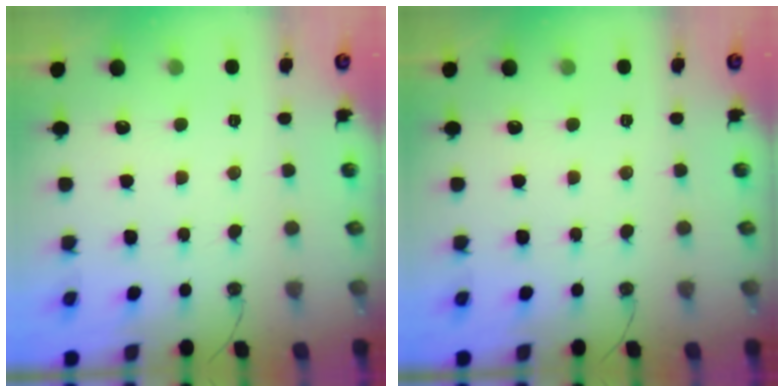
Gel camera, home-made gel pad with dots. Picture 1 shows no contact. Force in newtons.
{"total": 0.0}